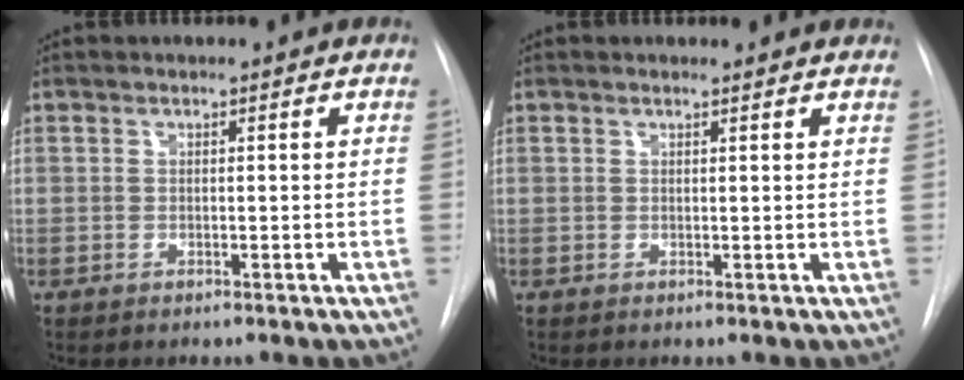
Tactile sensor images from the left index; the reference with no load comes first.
{"total": 2.1, "force": [1.8, 0.5, 0.8], "torque": [-0.016, 0.014, 0.018]}